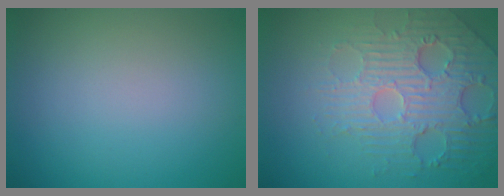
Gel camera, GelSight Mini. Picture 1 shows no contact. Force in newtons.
{"total": 5.1, "press": 4.3, "slide": 2.7}